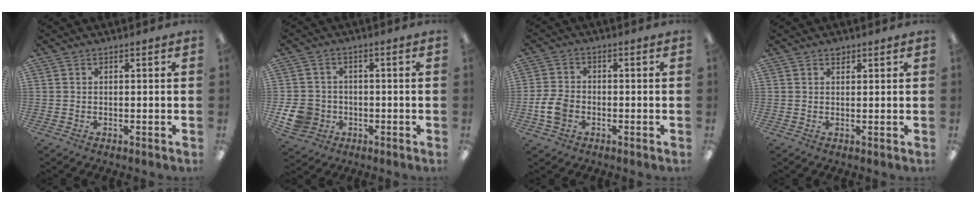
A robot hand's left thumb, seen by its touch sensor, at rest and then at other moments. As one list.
[{"total": 7.5, "force": [-1.9, 6.7, 2.9], "torque": [-0.071, 0.018, -0.033]}, {"total": 6.0, "force": [-1.7, 4.4, 3.8], "torque": [-0.080, 0.009, -0.032]}, {"total": 1.3, "force": [1.1, 0.6, 0.4], "torque": [-0.003, -0.004, 0.019]}]